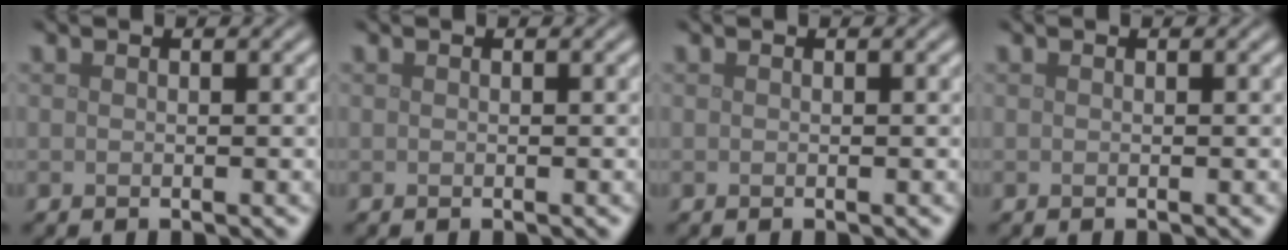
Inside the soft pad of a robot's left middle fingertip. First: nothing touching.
{"total": 0.0}
{"total": 0.0}
{"total": 0.0}